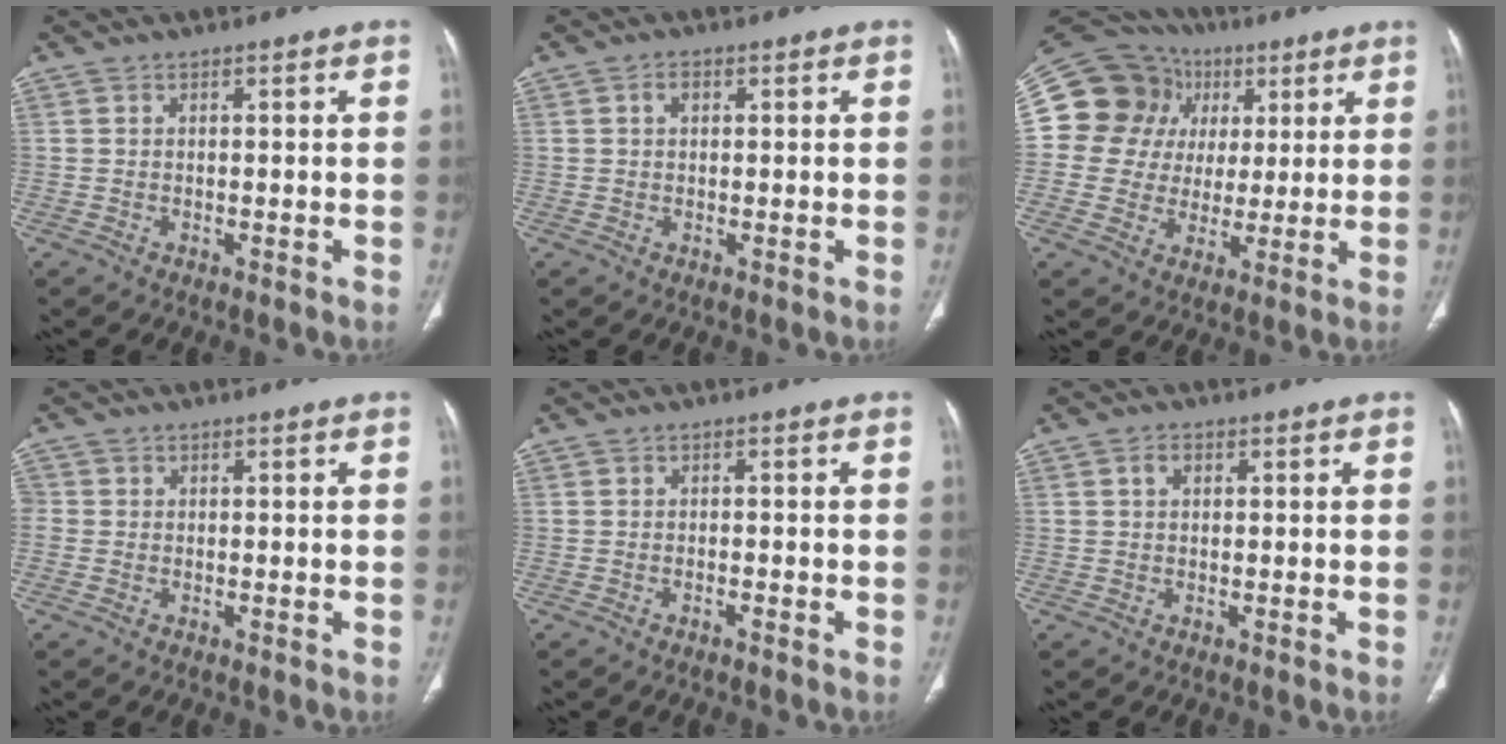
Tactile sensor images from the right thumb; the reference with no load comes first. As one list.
[{"total": 1.5, "force": [0.5, 1.0, 1.0], "torque": [-0.014, 0.005, 0.007]}, {"total": 17.4, "force": [4.3, 15.9, 5.6], "torque": [-0.070, 0.039, 0.080]}, {"total": 1.6, "force": [0.0, 1.5, 0.6], "torque": [-0.009, 0.006, -0.003]}, {"total": 0.8, "force": [-0.6, 0.1, 0.6], "torque": [-0.014, 0.008, -0.007]}, {"total": 1.6, "force": [0.5, 1.1, 1.0], "torque": [-0.016, 0.006, 0.008]}]